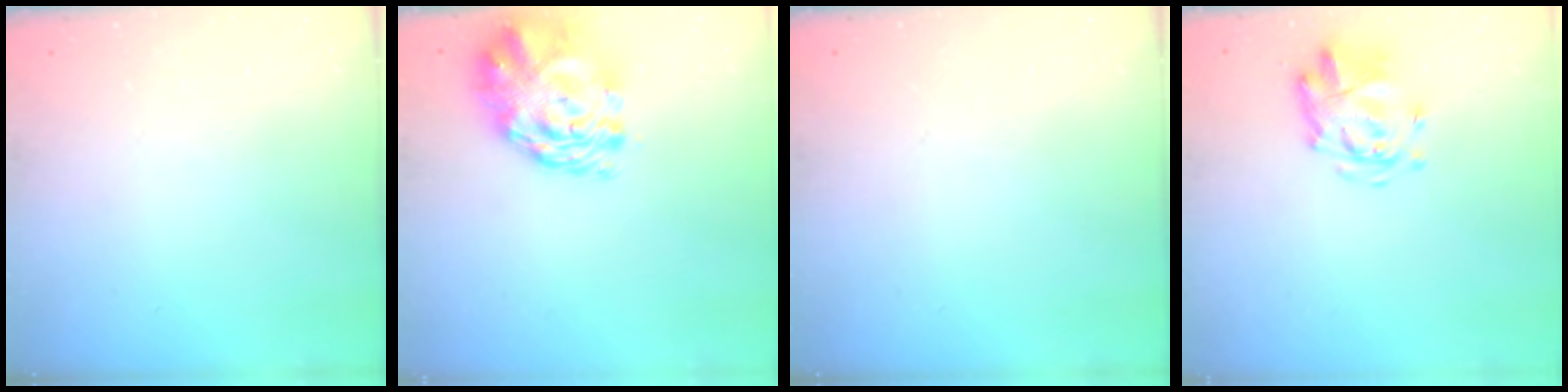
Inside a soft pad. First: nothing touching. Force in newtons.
{"total": 3.6, "press": 3.3, "slide": 1.5}
{"total": 0.0}
{"total": 4.4, "press": 4.4, "slide": 0.6}